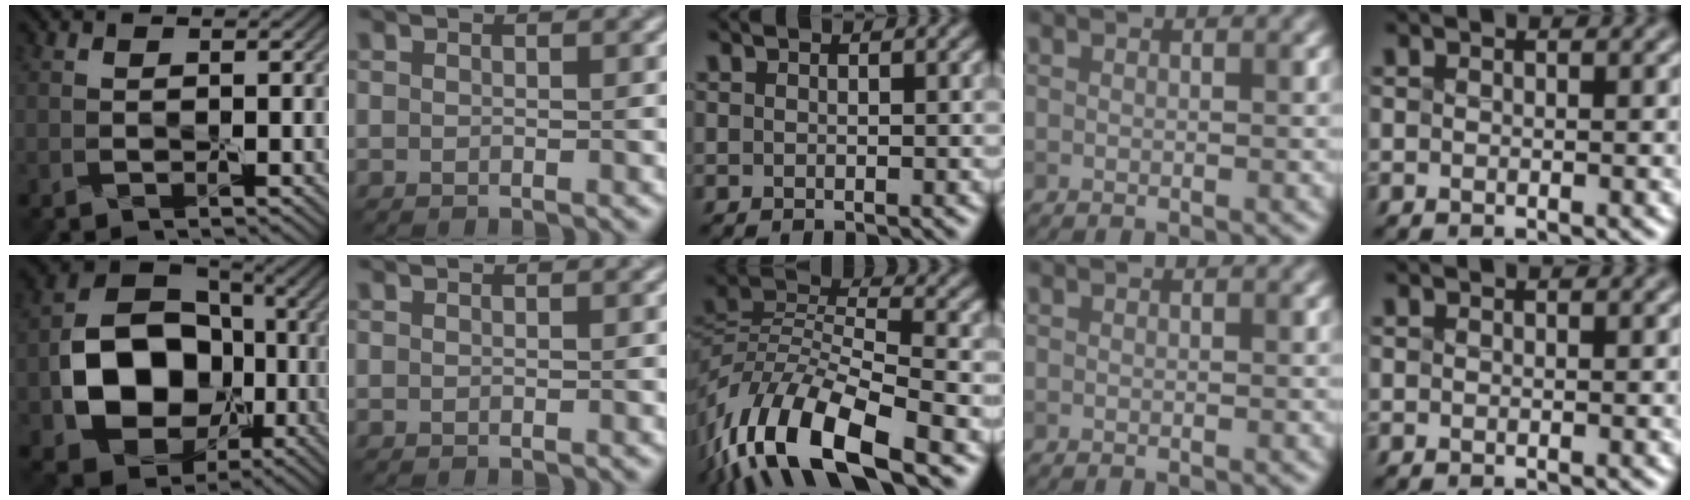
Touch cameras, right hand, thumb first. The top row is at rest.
{"thumb": {"total": 13.1, "force": [-2.7, 10.3, 7.6], "torque": [-0.135, -0.022, -0.050]}, "middle": {"total": 12.3, "force": [-6.9, 5.0, 8.8], "torque": [-0.170, -0.002, -0.143]}}